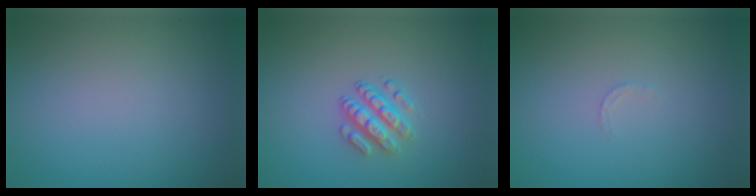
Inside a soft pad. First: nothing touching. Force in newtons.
{"total": 2.9, "press": 2.5, "slide": 1.6}
{"total": 0.7, "press": 0.6, "slide": 0.3}